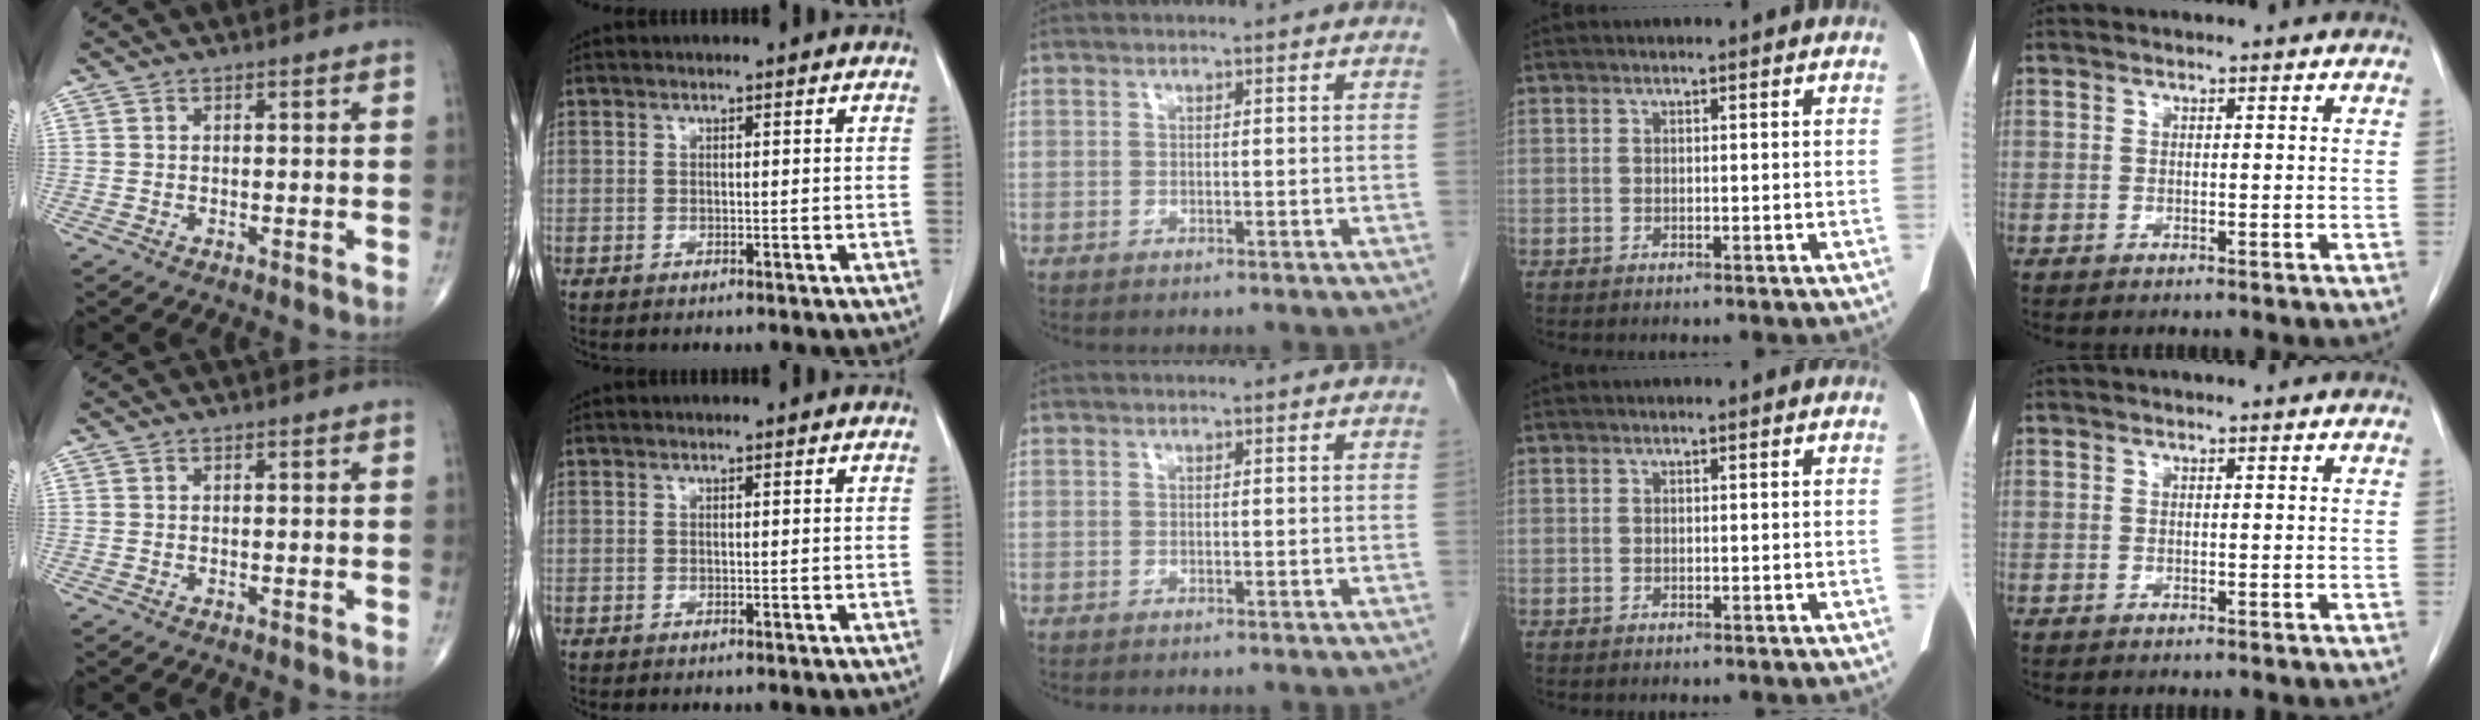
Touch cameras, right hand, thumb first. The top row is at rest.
{}